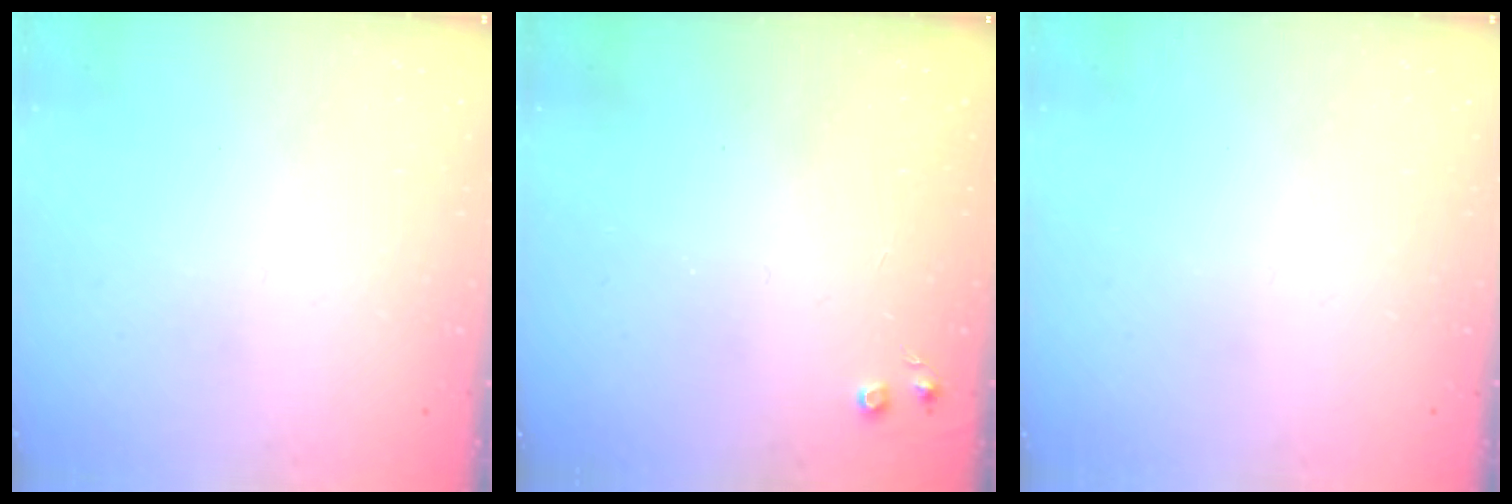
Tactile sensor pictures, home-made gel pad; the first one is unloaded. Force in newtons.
{"total": 3.5, "press": 3.4, "slide": 0.6}
{"total": 0.0}